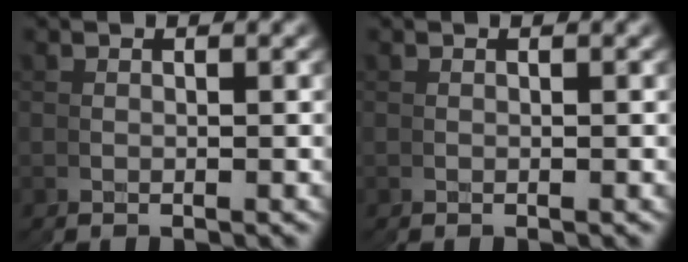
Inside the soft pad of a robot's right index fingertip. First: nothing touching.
{"total": 0.0}